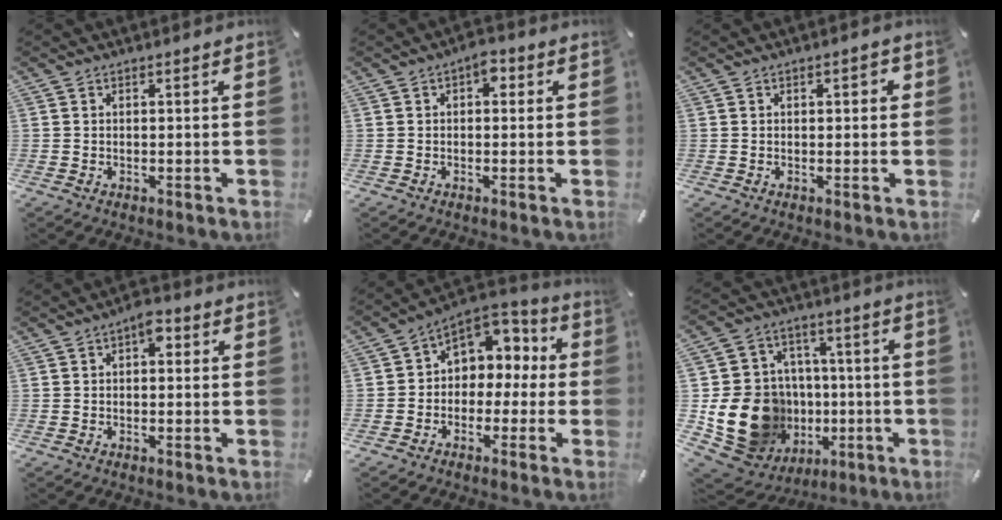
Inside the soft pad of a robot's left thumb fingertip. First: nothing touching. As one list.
[{"total": 3.1, "force": [0.5, 2.0, 2.3], "torque": [-0.024, 0.003, 0.000]}, {"total": 1.7, "force": [0.2, 0.9, 1.4], "torque": [-0.020, 0.004, 0.000]}, {"total": 3.5, "force": [0.6, 2.0, 2.7], "torque": [-0.033, 0.004, 0.002]}, {"total": 8.4, "force": [2.2, 7.4, 3.2], "torque": [-0.046, -0.017, 0.043]}, {"total": 21.7, "force": [-3.4, 18.6, 10.6], "torque": [-0.197, 0.004, -0.010]}]